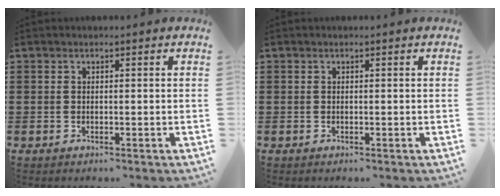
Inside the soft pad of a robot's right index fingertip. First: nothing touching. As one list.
[{"total": 0.0}]